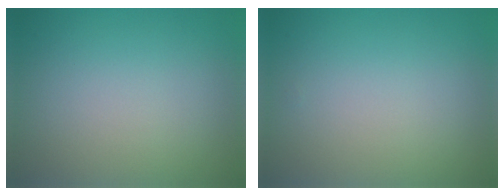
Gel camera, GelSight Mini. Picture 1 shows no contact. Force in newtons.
{"total": 0.0}